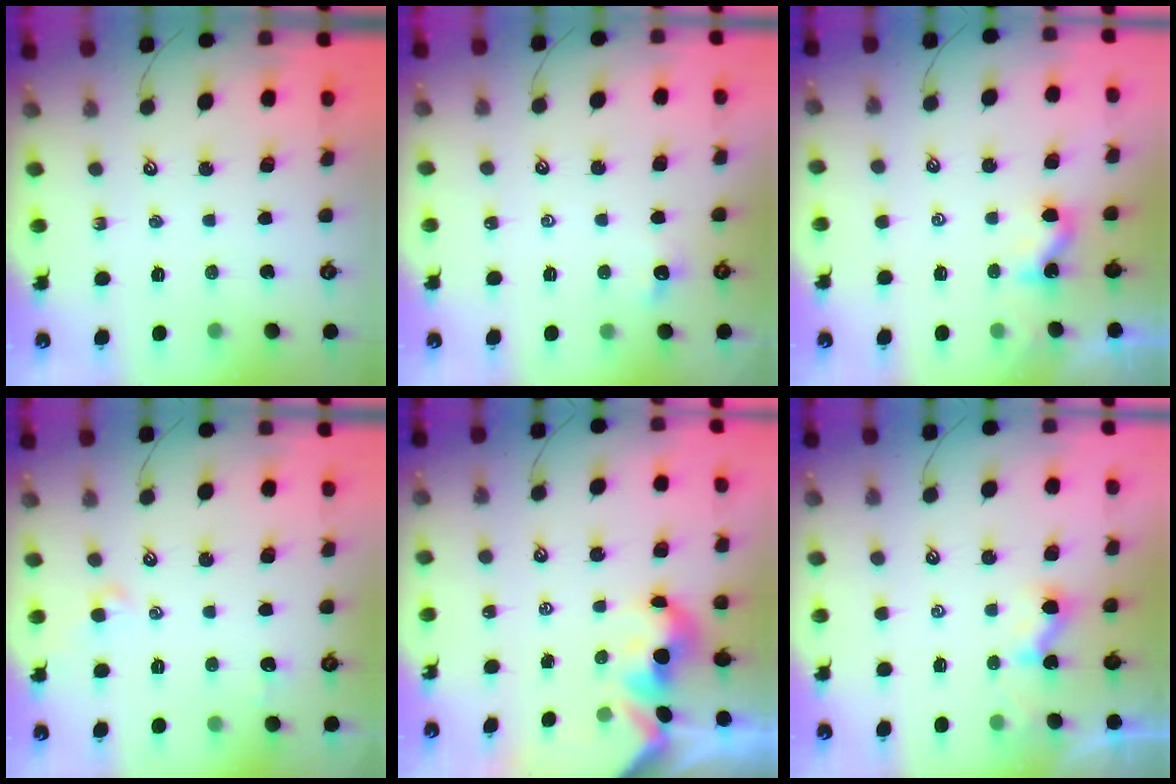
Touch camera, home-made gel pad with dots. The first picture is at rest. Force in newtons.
{"total": 0.0}
{"total": 1.9, "press": 1.9, "slide": 0.1}
{"total": 1.4, "press": 1.3, "slide": 0.5}
{"total": 2.4, "press": 2.4, "slide": 0.2}
{"total": 2.3, "press": 2.3, "slide": 0.3}